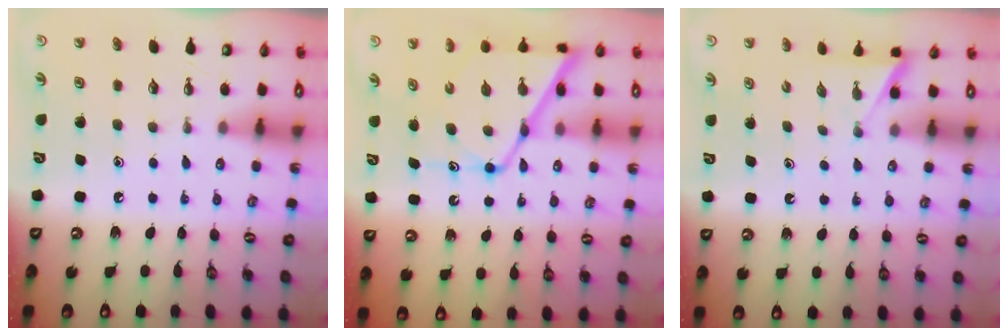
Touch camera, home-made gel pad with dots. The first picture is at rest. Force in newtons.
{"total": 14.0, "press": 13.9, "slide": 1.2}
{"total": 2.5, "press": 2.5, "slide": 0.2}